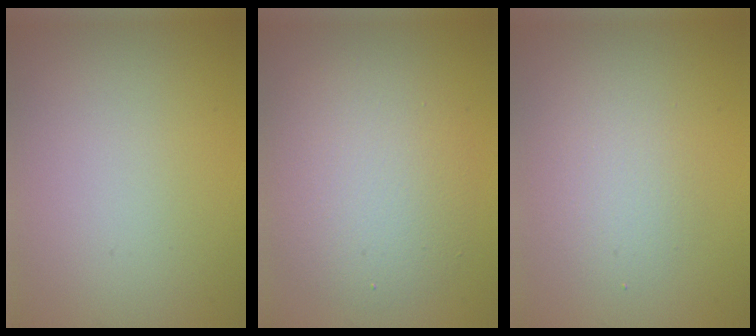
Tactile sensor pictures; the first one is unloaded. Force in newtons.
{"total": 5.3, "press": 5.3, "slide": 0.6}
{"total": 2.3, "press": 2.3, "slide": 0.2}